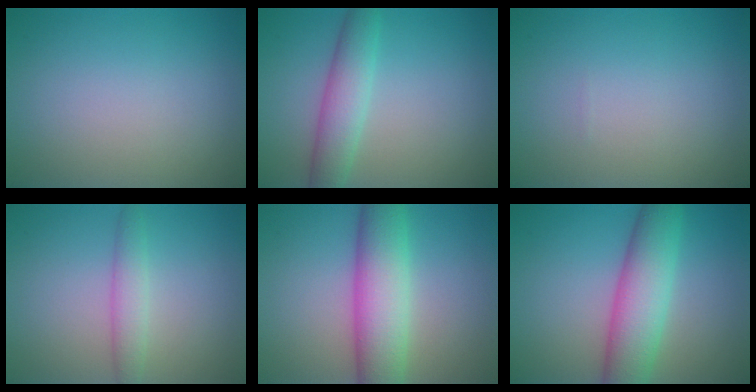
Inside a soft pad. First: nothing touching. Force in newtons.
{"total": 3.9, "press": 3.9, "slide": 0.1}
{"total": 0.0}
{"total": 2.1, "press": 2.1, "slide": 0.1}
{"total": 7.4, "press": 7.4, "slide": 0.3}
{"total": 6.8, "press": 6.8, "slide": 0.3}